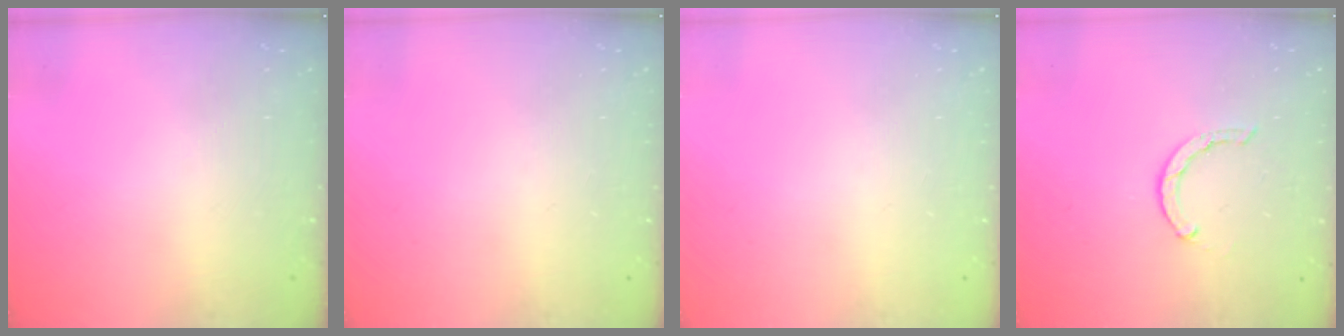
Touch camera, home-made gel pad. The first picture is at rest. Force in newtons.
{"total": 0.0}
{"total": 0.0}
{"total": 1.6, "press": 1.5, "slide": 0.4}